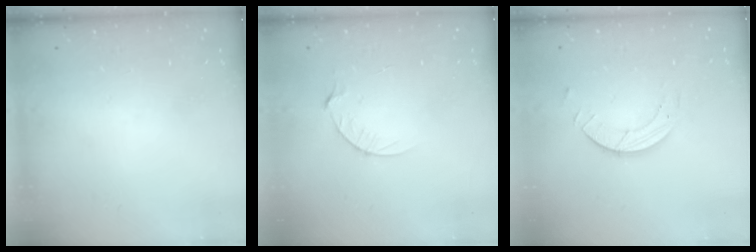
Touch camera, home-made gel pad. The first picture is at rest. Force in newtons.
{"total": 4.4, "press": 4.4, "slide": 0.6}
{"total": 4.2, "press": 4.2, "slide": 0.3}